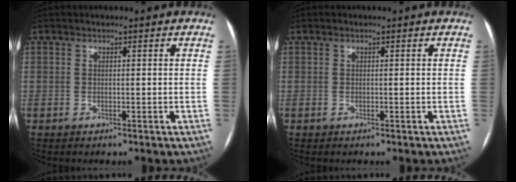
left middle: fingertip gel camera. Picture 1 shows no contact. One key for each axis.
{"total": 0.0}